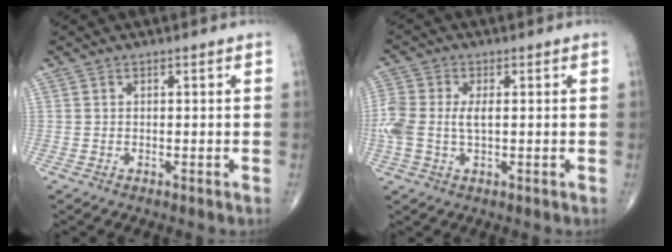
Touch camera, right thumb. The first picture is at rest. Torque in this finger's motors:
{"motor_torque": [0.21, -0.03, 0.43, 0.19, 0.06]}